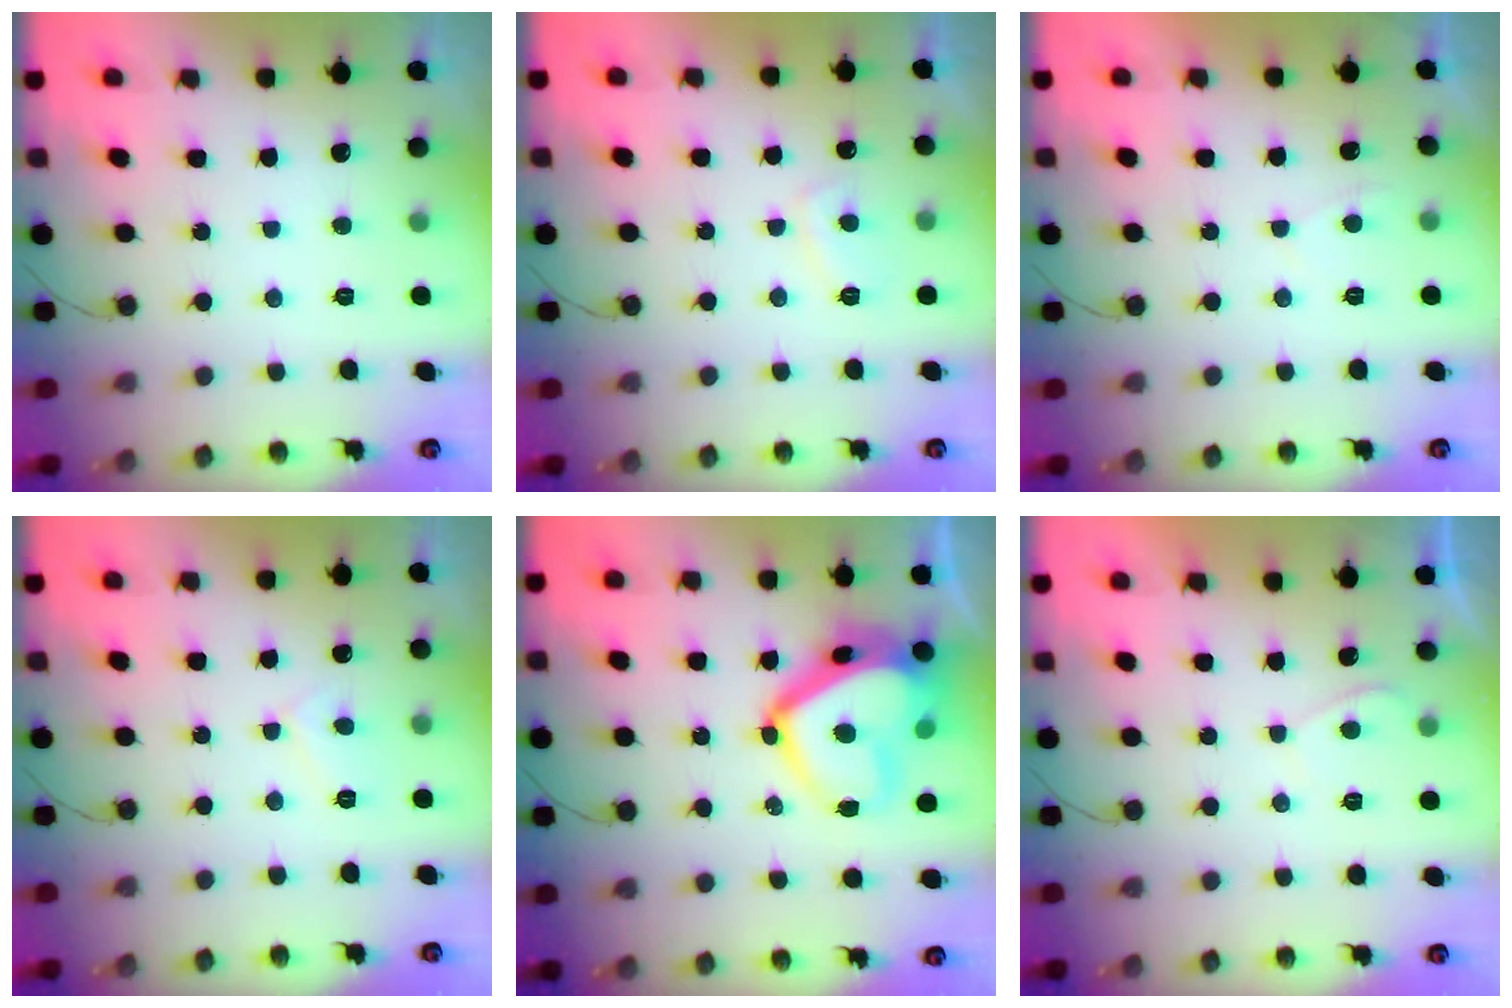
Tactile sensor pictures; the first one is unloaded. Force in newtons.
{"total": 3.6, "press": 3.6, "slide": 0.7}
{"total": 0.9, "press": 0.7, "slide": 0.5}
{"total": 5.5, "press": 5.5, "slide": 0.7}
{"total": 18.0, "press": 17.9, "slide": 2.0}
{"total": 0.8, "press": 0.7, "slide": 0.5}